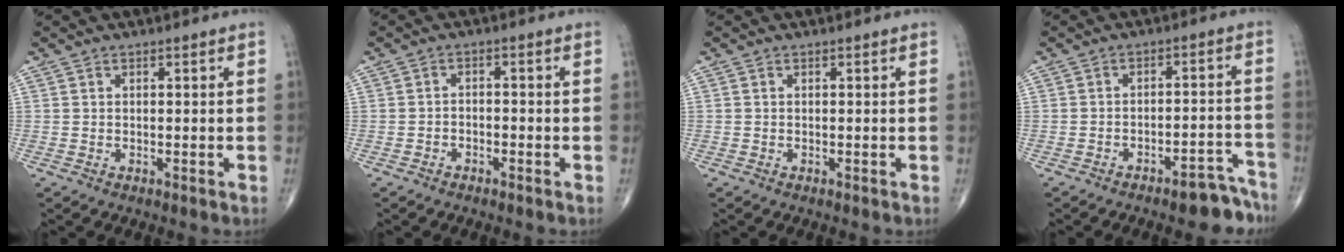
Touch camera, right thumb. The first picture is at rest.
{"total": 1.6, "force": [-1.1, 0.9, 0.6], "torque": [-0.007, 0.012, -0.021]}
{"total": 0.0}
{"total": 7.5, "force": [-5.9, 2.6, 3.8], "torque": [-0.029, 0.060, -0.078]}